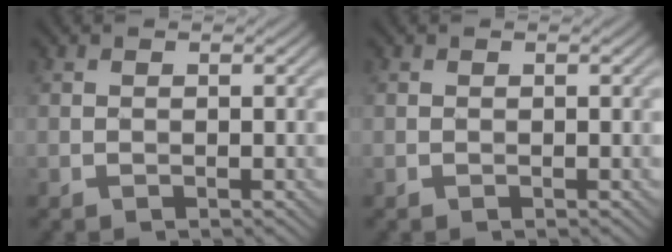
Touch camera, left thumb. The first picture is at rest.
{"total": 0.0}